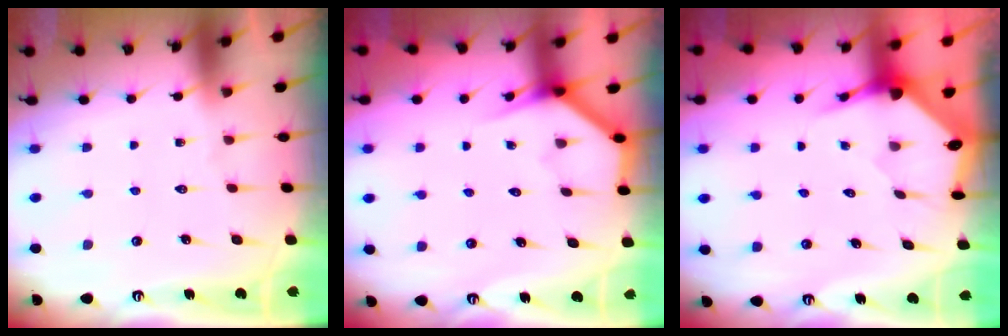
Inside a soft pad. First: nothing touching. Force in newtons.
{"total": 3.9, "press": 3.9, "slide": 0.4}
{"total": 3.6, "press": 3.6, "slide": 0.5}